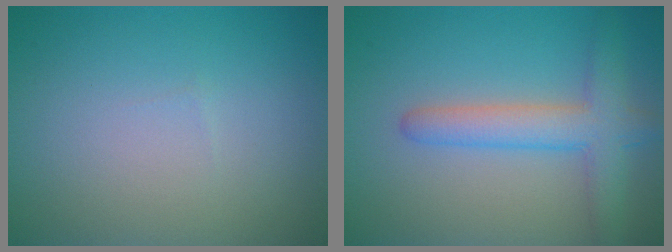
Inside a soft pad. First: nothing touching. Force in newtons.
{"total": 4.4, "press": 4.4, "slide": 0.3}